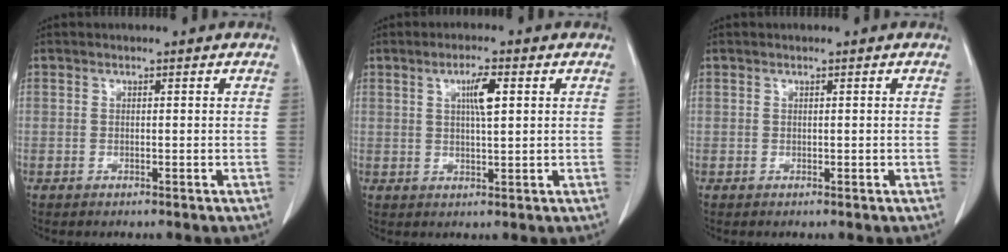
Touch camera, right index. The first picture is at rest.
{"total": 4.2, "force": [1.3, 0.5, 3.9], "torque": [-0.069, 0.000, 0.021]}
{"total": 0.0}